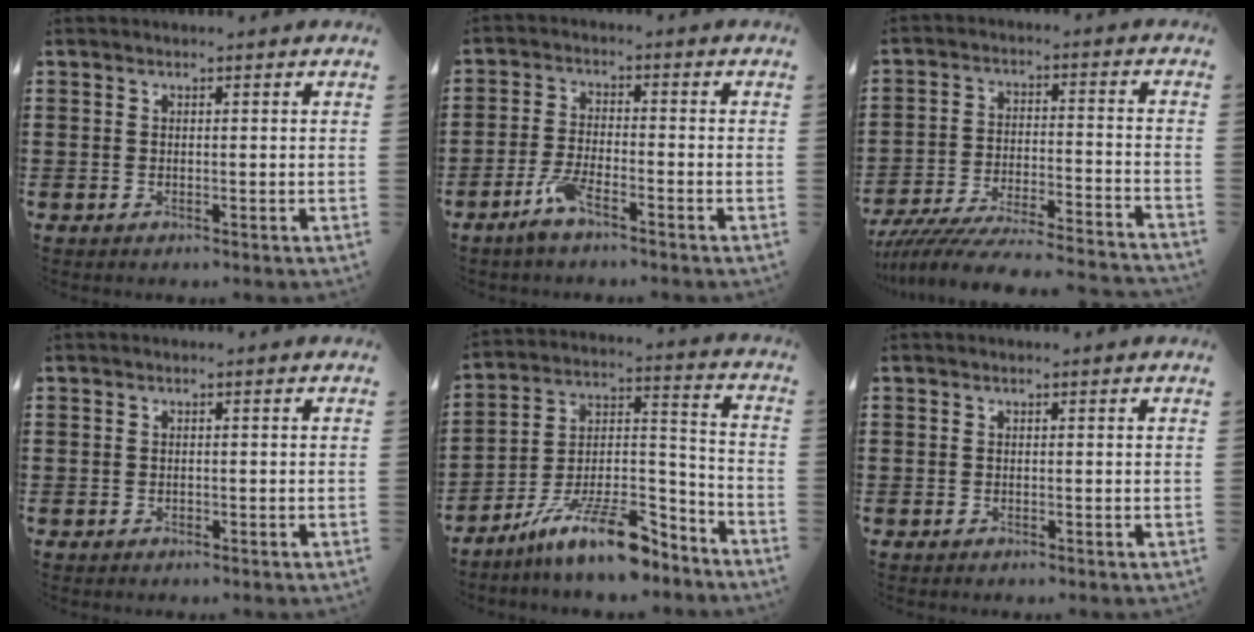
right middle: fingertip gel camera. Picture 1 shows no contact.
{"total": 4.8, "force": [-3.2, 0.9, 3.4], "torque": [-0.082, -0.004, -0.063]}
{"total": 7.5, "force": [-7.2, 0.0, 2.3], "torque": [-0.053, -0.007, -0.144]}
{"total": 0.0}
{"total": 12.8, "force": [-9.8, 2.5, 7.9], "torque": [-0.141, 0.023, -0.185]}
{"total": 0.0}